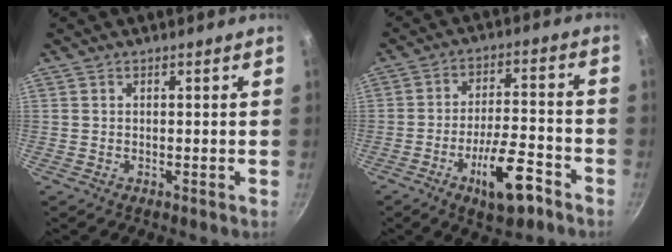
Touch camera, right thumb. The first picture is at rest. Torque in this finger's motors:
{"motor_torque": [1.86, 1.21, 1.29, -0.85, 0.43]}